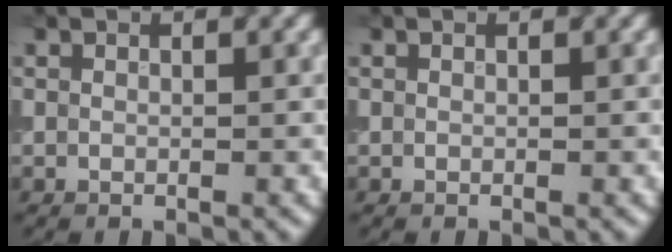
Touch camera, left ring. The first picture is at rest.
{"total": 0.0}